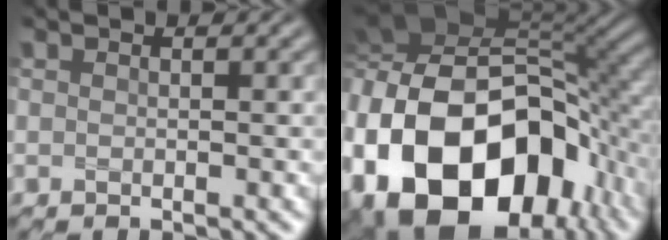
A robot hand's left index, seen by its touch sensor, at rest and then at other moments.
{"total": 20.2, "force": [-5.2, 14.0, 13.6], "torque": [-0.290, -0.032, -0.082]}